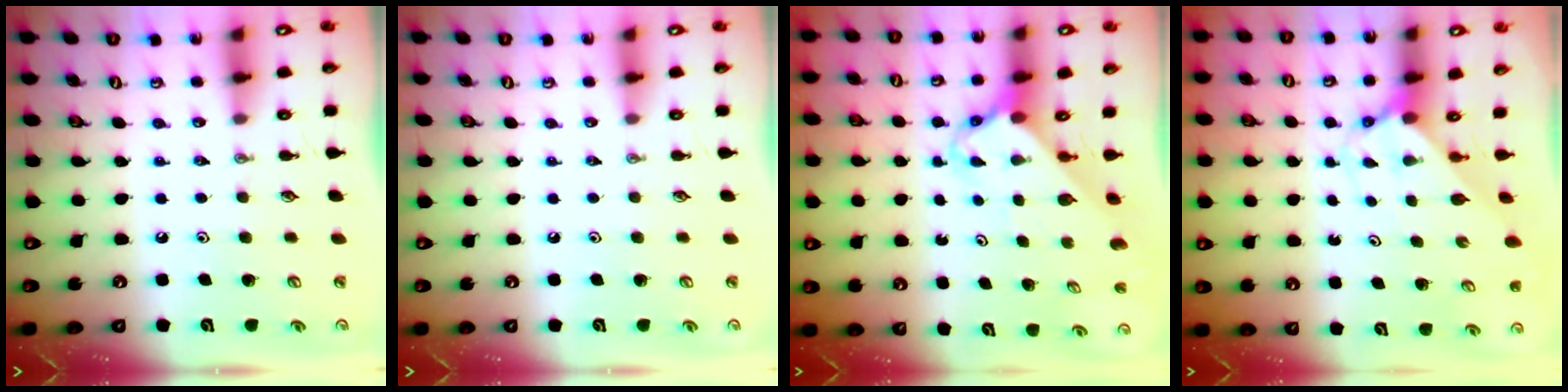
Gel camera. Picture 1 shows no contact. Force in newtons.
{"total": 0.0}
{"total": 2.8, "press": 2.8, "slide": 0.2}
{"total": 2.4, "press": 2.4, "slide": 0.2}